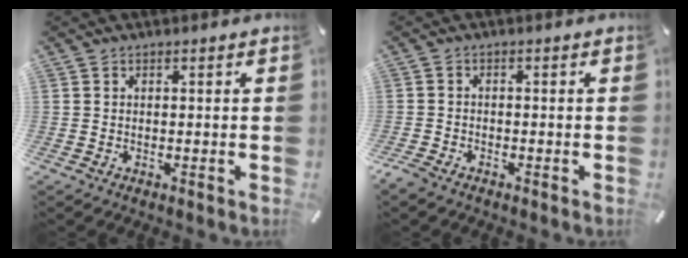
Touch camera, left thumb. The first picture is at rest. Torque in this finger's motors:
{"motor_torque": [-0.06, 0.41, 0.96, 0.92, 0.16]}